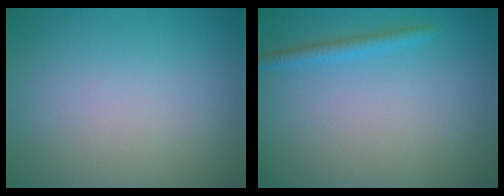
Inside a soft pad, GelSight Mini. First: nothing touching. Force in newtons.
{"total": 1.5, "press": 1.4, "slide": 0.1}